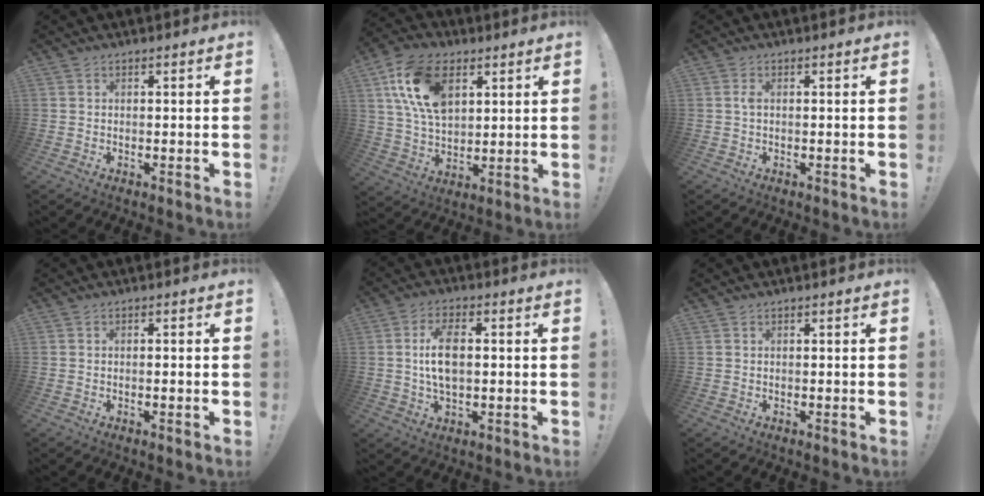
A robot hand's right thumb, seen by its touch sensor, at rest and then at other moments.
{"total": 17.5, "force": [7.1, 11.0, 11.7], "torque": [-0.219, -0.015, 0.132]}
{"total": 1.4, "force": [0.0, 0.4, 1.3], "torque": [-0.034, 0.006, 0.000]}
{"total": 1.2, "force": [-0.5, -0.1, 1.1], "torque": [-0.018, -0.001, -0.010]}
{"total": 9.0, "force": [0.6, 4.8, 7.6], "torque": [-0.141, -0.001, 0.009]}
{"total": 0.0}